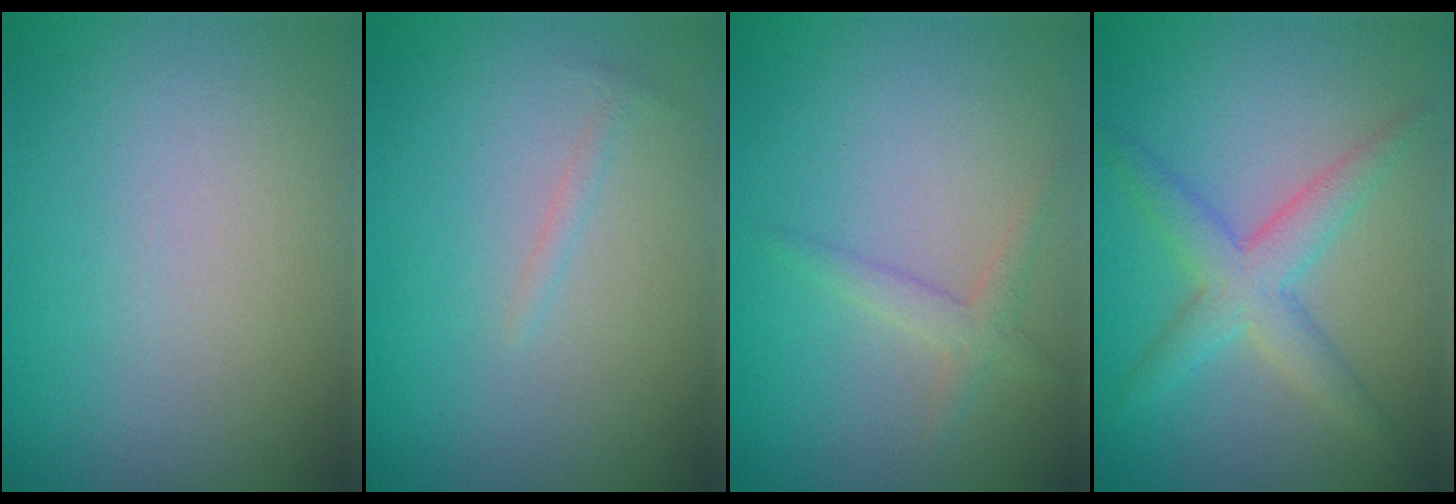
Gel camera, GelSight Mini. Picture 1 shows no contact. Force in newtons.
{"total": 0.7, "press": 0.7, "slide": 0.1}
{"total": 1.7, "press": 1.6, "slide": 0.1}
{"total": 3.7, "press": 3.7, "slide": 0.1}